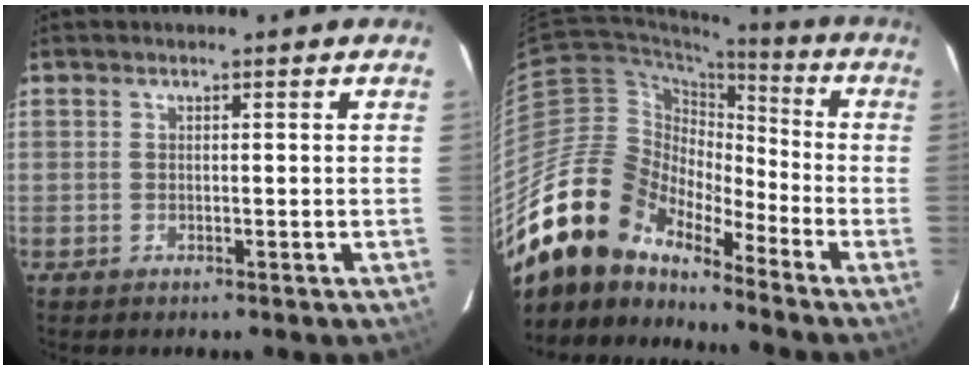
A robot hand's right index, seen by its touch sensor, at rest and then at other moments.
{"total": 17.2, "force": [-14.1, 7.8, 6.0], "torque": [-0.109, 0.010, -0.262]}